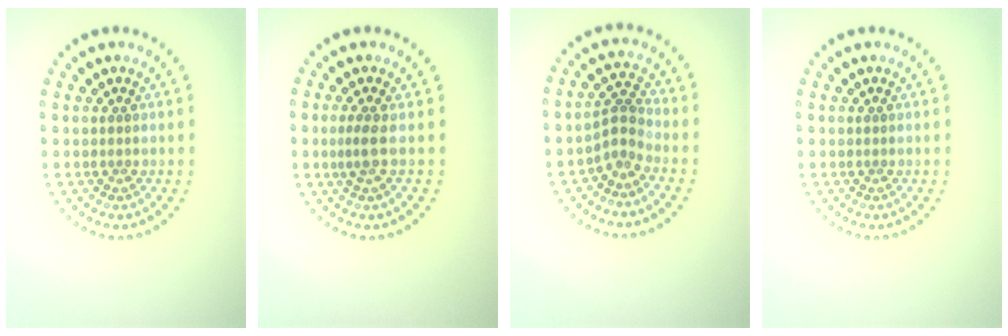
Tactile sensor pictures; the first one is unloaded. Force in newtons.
{"total": 1.6, "press": 1.2, "slide": 1.1}
{"total": 2.2, "press": 1.5, "slide": 1.6}
{"total": 0.0}